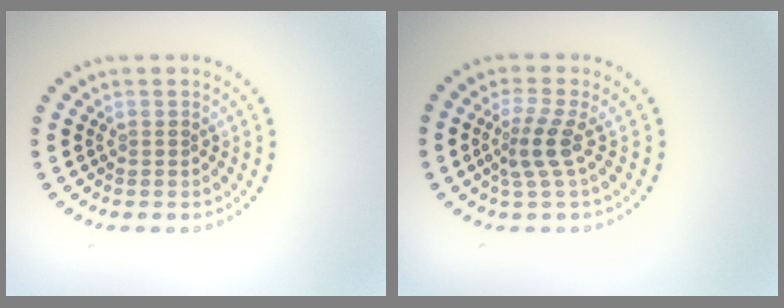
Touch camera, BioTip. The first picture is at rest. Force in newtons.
{"total": 2.5, "press": 1.8, "slide": 1.8}